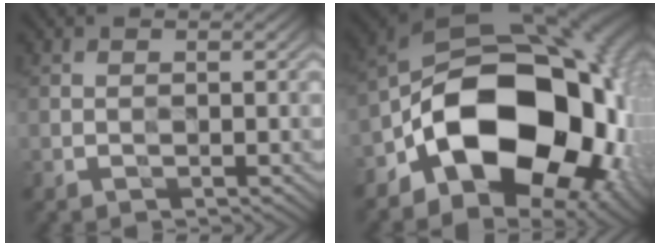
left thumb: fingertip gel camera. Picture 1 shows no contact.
{"total": 19.1, "force": [-5.8, 12.4, 13.4], "torque": [-0.204, -0.017, -0.095]}